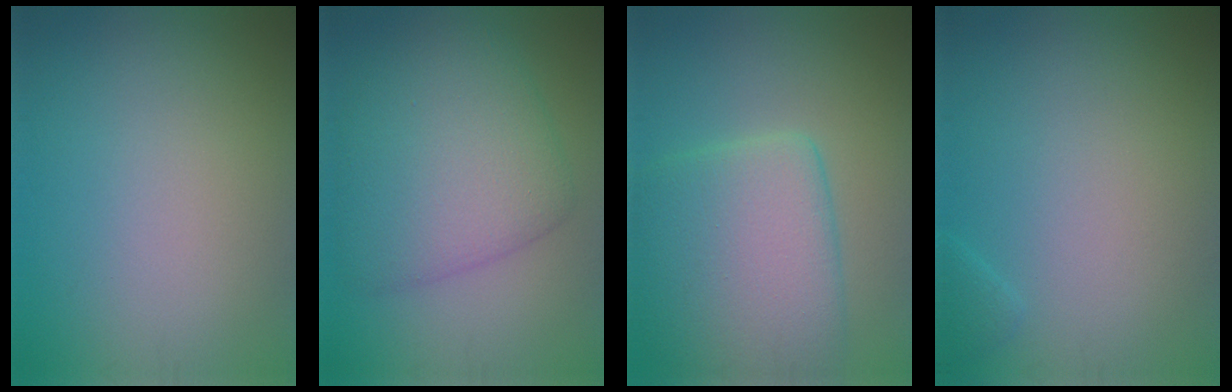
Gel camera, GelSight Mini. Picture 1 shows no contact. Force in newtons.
{"total": 7.1, "press": 7.1, "slide": 0.2}
{"total": 8.2, "press": 8.2, "slide": 0.6}
{"total": 0.7, "press": 0.7, "slide": 0.1}